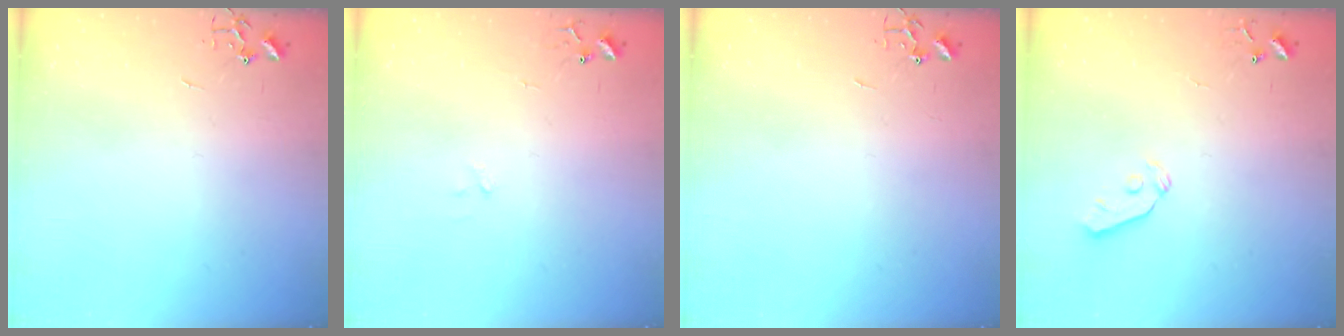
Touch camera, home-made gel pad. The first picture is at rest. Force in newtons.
{"total": 7.6, "press": 7.6, "slide": 0.5}
{"total": 0.0}
{"total": 5.9, "press": 5.8, "slide": 0.7}